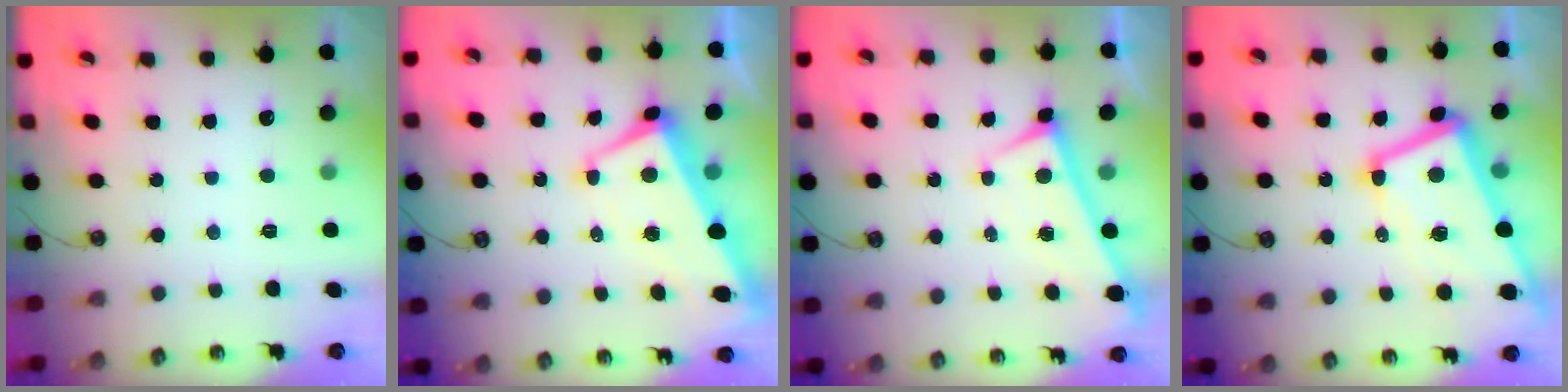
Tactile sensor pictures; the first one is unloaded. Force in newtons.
{"total": 1.7, "press": 1.1, "slide": 1.3}
{"total": 0.0}
{"total": 10.0, "press": 9.8, "slide": 1.9}